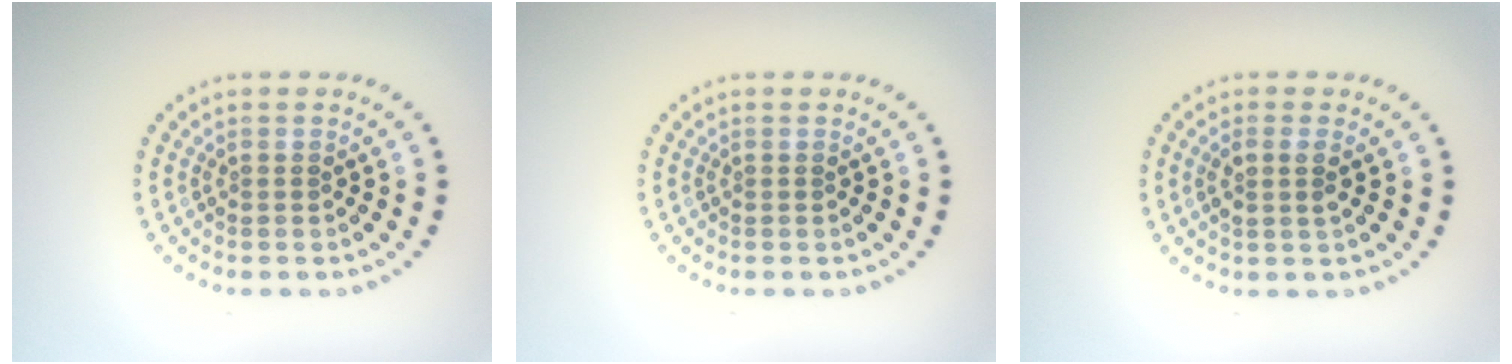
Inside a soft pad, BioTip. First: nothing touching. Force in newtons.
{"total": 0.0}
{"total": 1.7, "press": 1.5, "slide": 0.8}